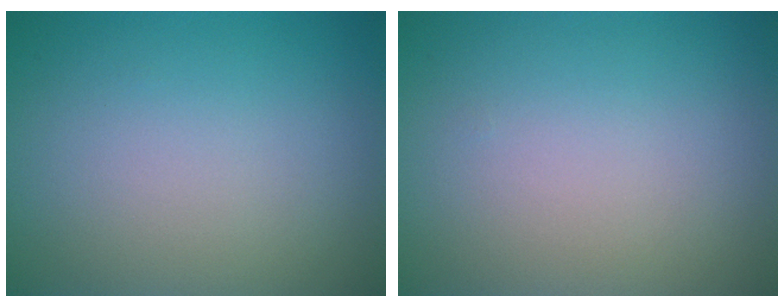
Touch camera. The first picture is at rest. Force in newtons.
{"total": 0.0}